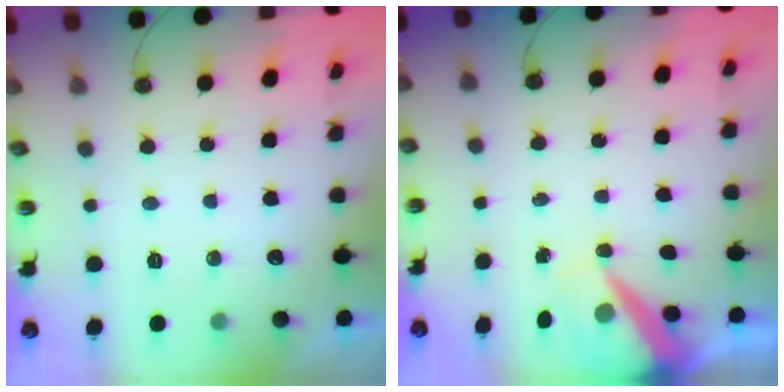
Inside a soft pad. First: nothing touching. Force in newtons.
{"total": 8.8, "press": 8.8, "slide": 1.1}